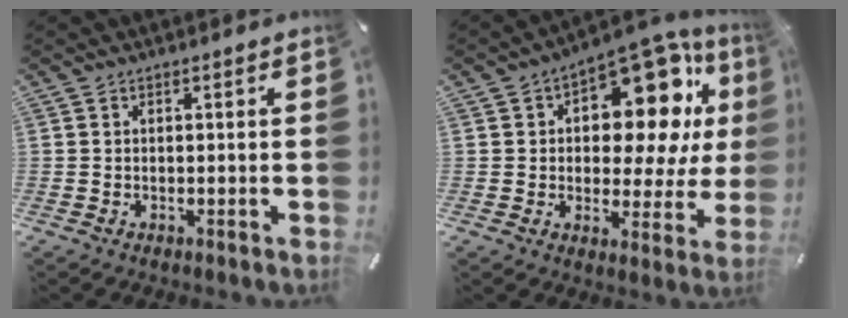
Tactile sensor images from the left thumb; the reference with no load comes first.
{"total": 18.6, "force": [8.0, 10.4, 13.1], "torque": [-0.164, -0.068, 0.131]}